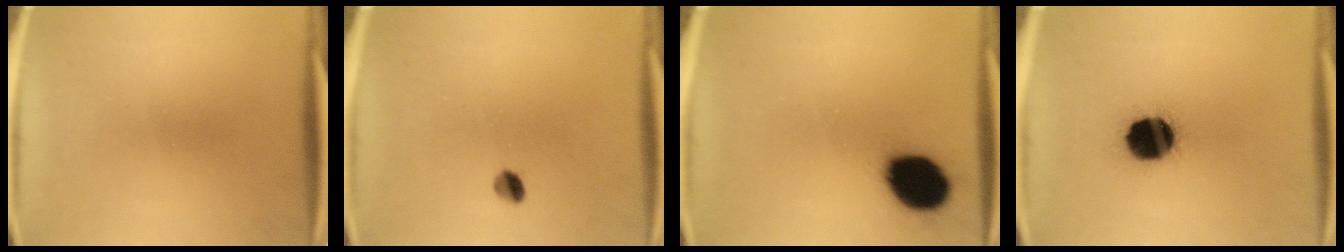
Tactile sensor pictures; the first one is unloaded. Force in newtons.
{"total": 2.5}
{"total": 14.5}
{"total": 15.3}